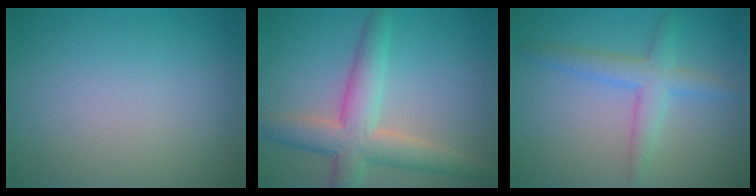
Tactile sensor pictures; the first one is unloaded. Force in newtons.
{"total": 5.9, "press": 5.9, "slide": 0.4}
{"total": 3.4, "press": 3.4, "slide": 0.0}